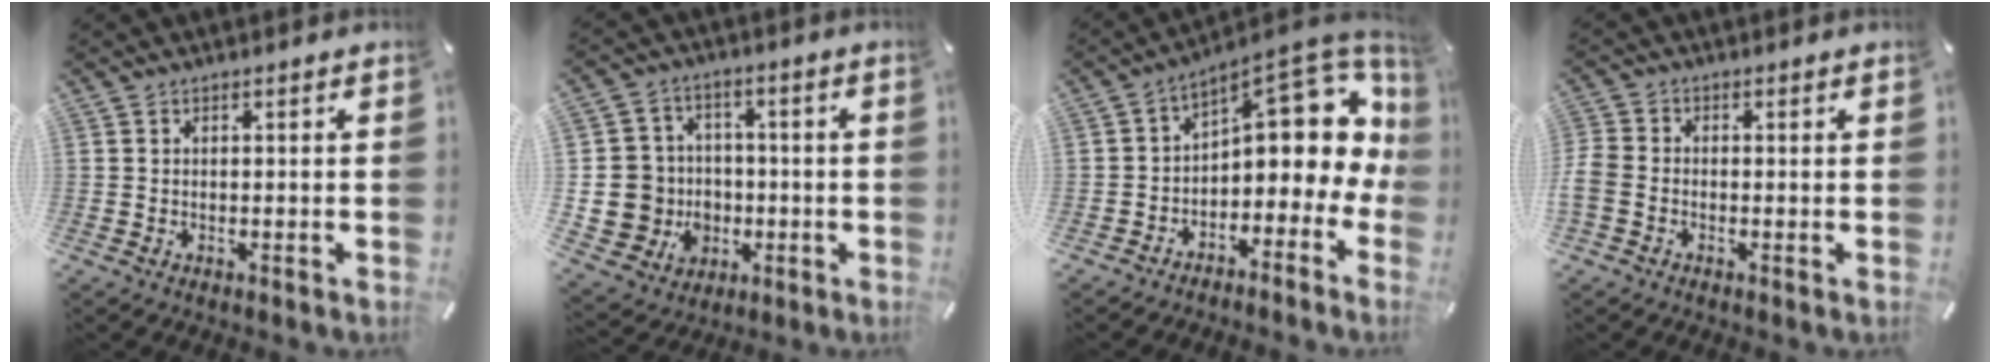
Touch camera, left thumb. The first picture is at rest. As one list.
[{"total": 11.6, "force": [-1.7, 11.2, 2.5], "torque": [-0.070, 0.014, -0.021]}, {"total": 11.8, "force": [5.7, 6.5, 8.1], "torque": [-0.092, -0.059, 0.092]}, {"total": 3.5, "force": [-1.2, 2.7, 1.9], "torque": [-0.044, 0.006, -0.023]}]